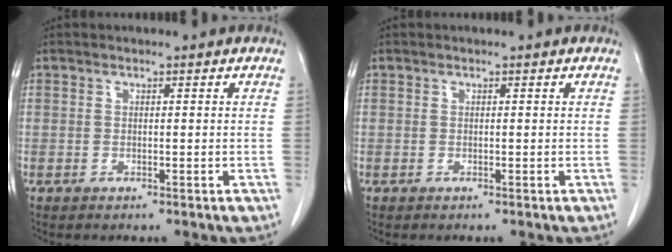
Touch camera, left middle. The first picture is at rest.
{"total": 0.0}